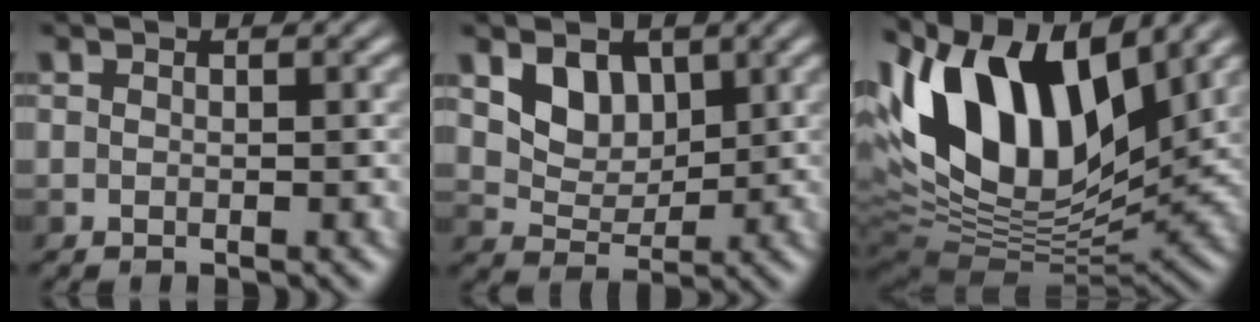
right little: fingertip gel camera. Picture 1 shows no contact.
{"total": 3.5, "force": [1.4, 2.5, 2.0], "torque": [-0.048, -0.014, 0.021]}
{"total": 14.0, "force": [5.2, 7.4, 10.7], "torque": [-0.201, 0.033, 0.086]}